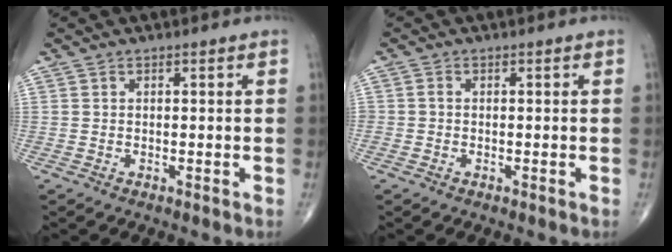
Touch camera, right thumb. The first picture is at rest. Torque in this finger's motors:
{"motor_torque": [-0.07, -0.09, 0.10, 0.04, -0.02]}